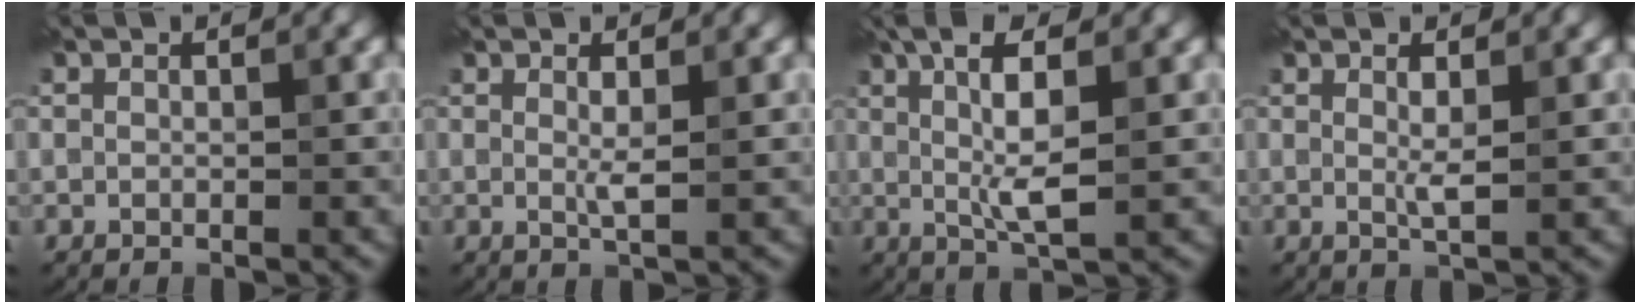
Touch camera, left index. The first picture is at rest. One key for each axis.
{"total": 1.4, "fx": 0.4, "fy": 0.2, "fz": 1.4, "tx": -0.028, "ty": -0.004, "tz": 0.005}
{"total": 6.0, "fx": 1.5, "fy": 1.3, "fz": 5.7, "tx": -0.101, "ty": 0.001, "tz": 0.027}
{"total": 1.7, "fx": 0.5, "fy": 0.3, "fz": 1.7, "tx": -0.033, "ty": -0.004, "tz": 0.007}